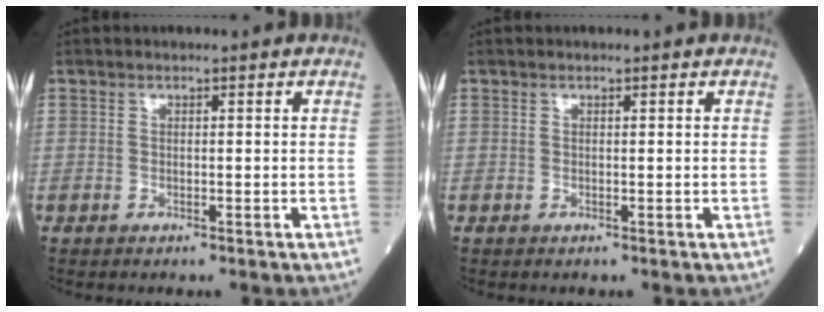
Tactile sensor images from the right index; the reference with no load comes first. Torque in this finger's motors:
{"motor_torque": [-0.02, -0.03, -0.03, -0.01]}